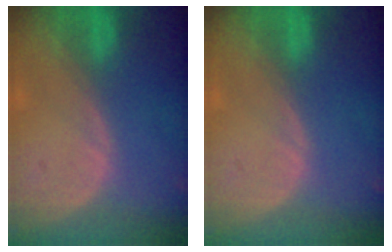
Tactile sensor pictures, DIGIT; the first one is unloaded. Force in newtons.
{"total": 0.0}